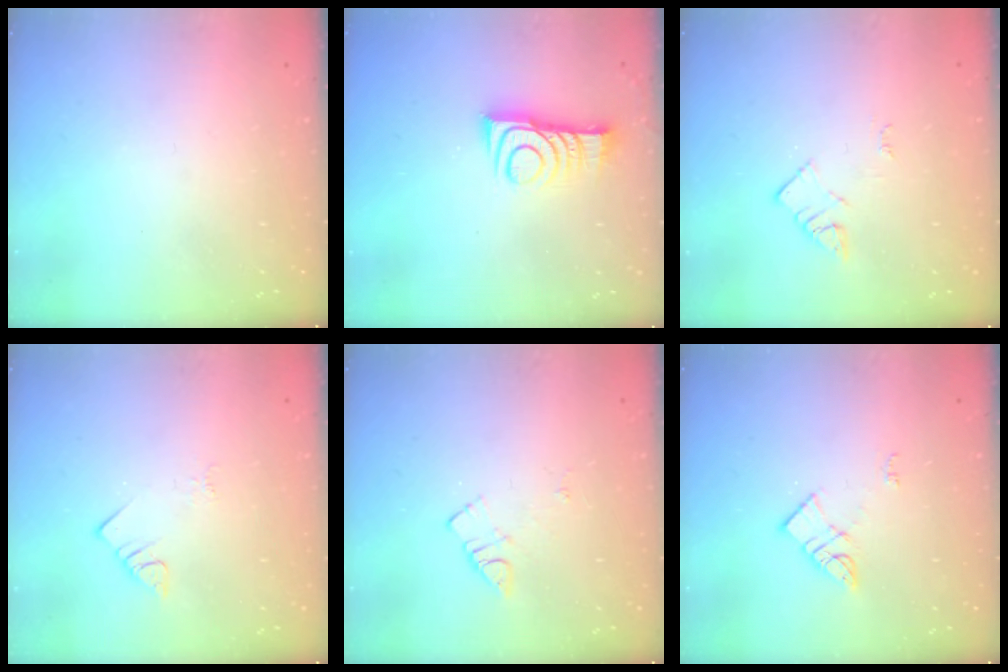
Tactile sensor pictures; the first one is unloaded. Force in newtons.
{"total": 10.3, "press": 10.3, "slide": 0.5}
{"total": 2.3, "press": 2.3, "slide": 0.3}
{"total": 2.7, "press": 2.7, "slide": 0.3}
{"total": 5.9, "press": 5.8, "slide": 0.7}
{"total": 7.1, "press": 7.1, "slide": 0.1}